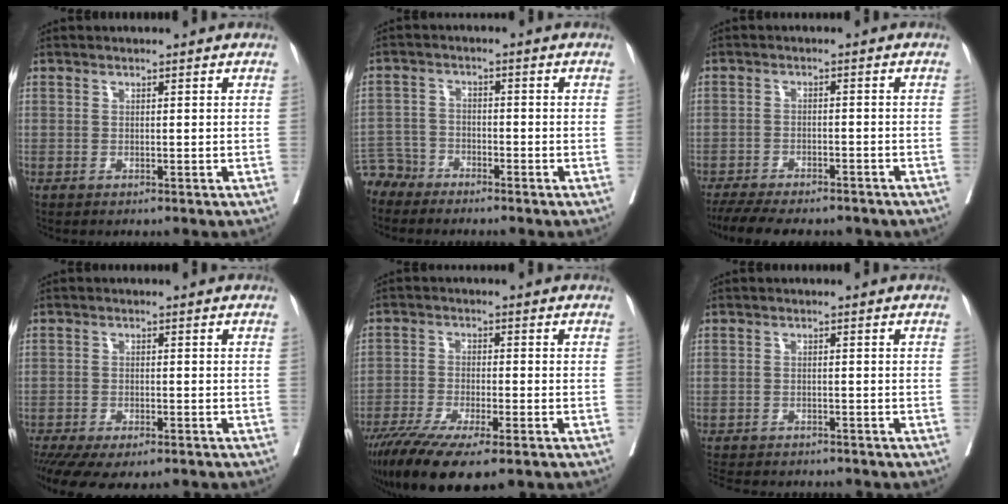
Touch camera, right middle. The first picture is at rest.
{"total": 4.3, "force": [-3.9, 1.7, -0.6], "torque": [0.015, -0.003, -0.081]}
{"total": 15.0, "force": [-12.5, 4.3, 7.0], "torque": [-0.139, -0.014, -0.171]}
{"total": 12.2, "force": [-9.8, 3.4, 6.4], "torque": [-0.117, -0.015, -0.142]}
{"total": 13.6, "force": [-9.8, 2.3, 9.2], "torque": [-0.160, -0.033, -0.162]}
{"total": 11.0, "force": [-10.0, 2.8, 3.8], "torque": [-0.074, -0.008, -0.134]}